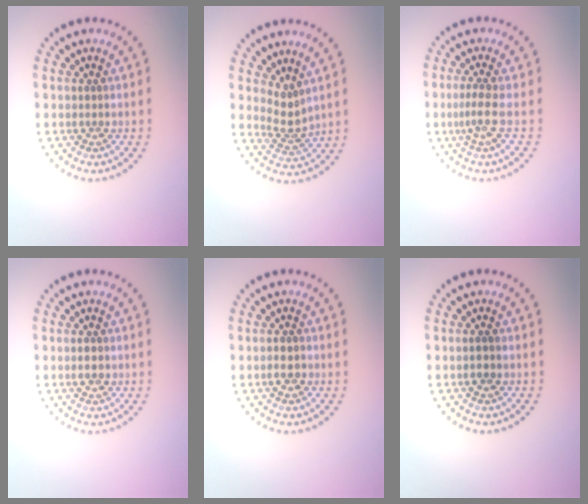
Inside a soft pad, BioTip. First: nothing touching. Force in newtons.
{"total": 2.3, "press": 1.5, "slide": 1.8}
{"total": 1.8, "press": 1.4, "slide": 1.1}
{"total": 0.9, "press": 0.9, "slide": 0.1}
{"total": 1.4, "press": 1.4, "slide": 0.3}
{"total": 1.2, "press": 1.1, "slide": 0.4}